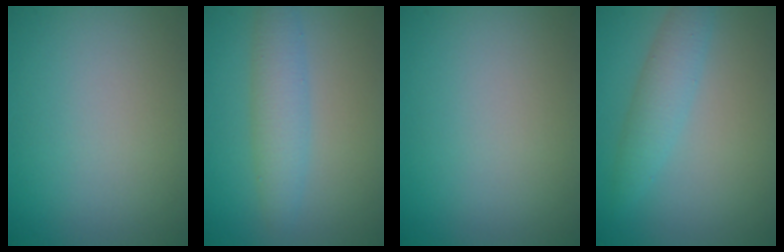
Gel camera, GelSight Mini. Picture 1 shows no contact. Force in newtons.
{"total": 3.3, "press": 3.3, "slide": 0.1}
{"total": 0.0}
{"total": 2.9, "press": 2.9, "slide": 0.1}